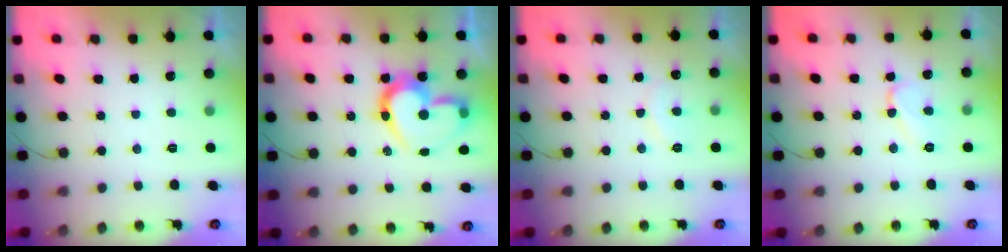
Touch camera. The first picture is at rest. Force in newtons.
{"total": 18.5, "press": 18.4, "slide": 1.6}
{"total": 6.8, "press": 6.8, "slide": 0.4}
{"total": 6.7, "press": 6.6, "slide": 0.7}